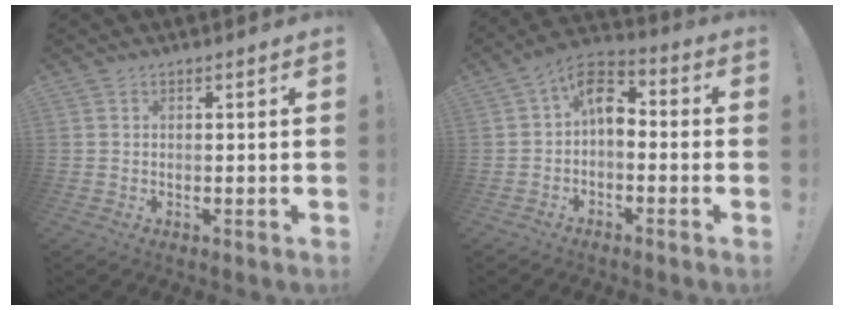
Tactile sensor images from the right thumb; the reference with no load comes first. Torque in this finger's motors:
{"motor_torque": [0.09, 0.10, 0.70, -0.10, 0.06]}